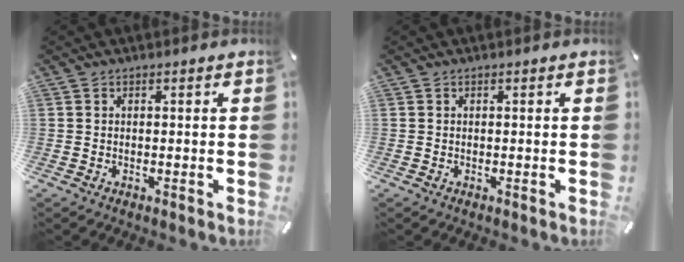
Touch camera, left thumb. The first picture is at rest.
{"total": 0.0}